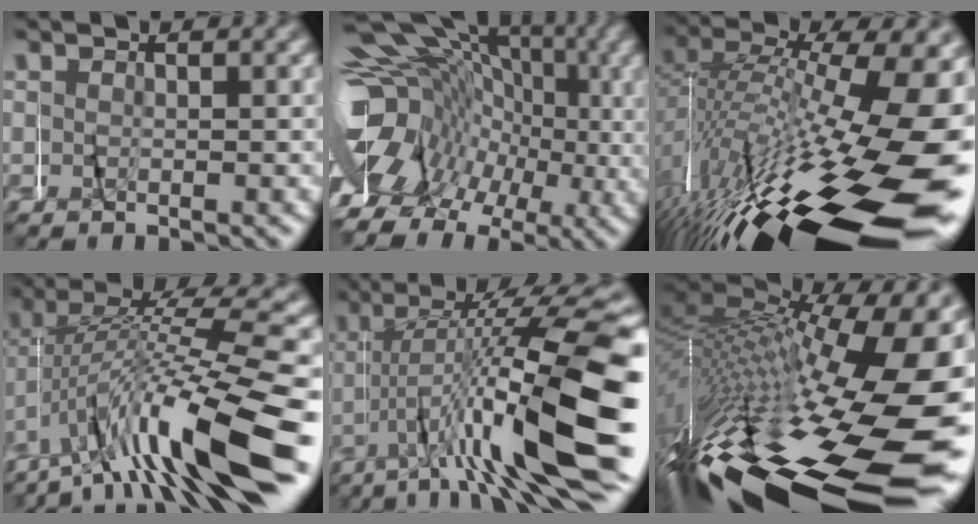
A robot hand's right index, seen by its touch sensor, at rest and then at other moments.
{"total": 14.2, "force": [0.9, 11.4, 8.3], "torque": [-0.152, -0.015, 0.011]}
{"total": 19.9, "force": [-8.8, 7.7, 16.1], "torque": [-0.215, -0.026, -0.114]}
{"total": 10.7, "force": [-2.4, 4.3, 9.5], "torque": [-0.152, 0.014, -0.040]}
{"total": 11.7, "force": [-2.6, 2.2, 11.2], "torque": [-0.160, 0.011, -0.031]}
{"total": 28.1, "force": [-7.3, 14.3, 23.1], "torque": [-0.394, -0.084, -0.055]}